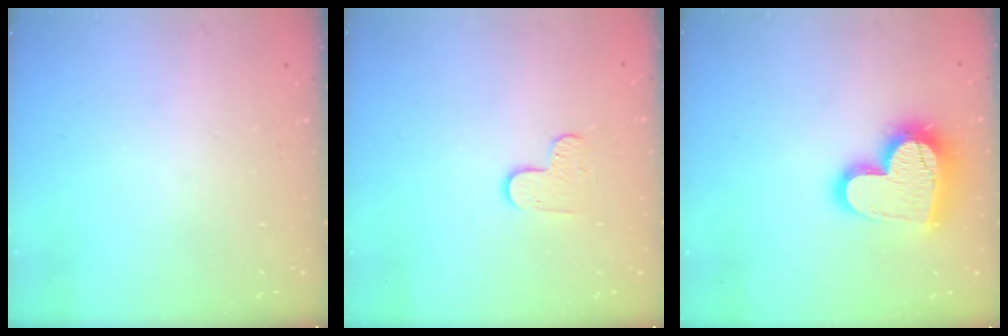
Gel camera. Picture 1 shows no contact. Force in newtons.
{"total": 5.5, "press": 5.5, "slide": 0.4}
{"total": 18.4, "press": 18.4, "slide": 1.4}